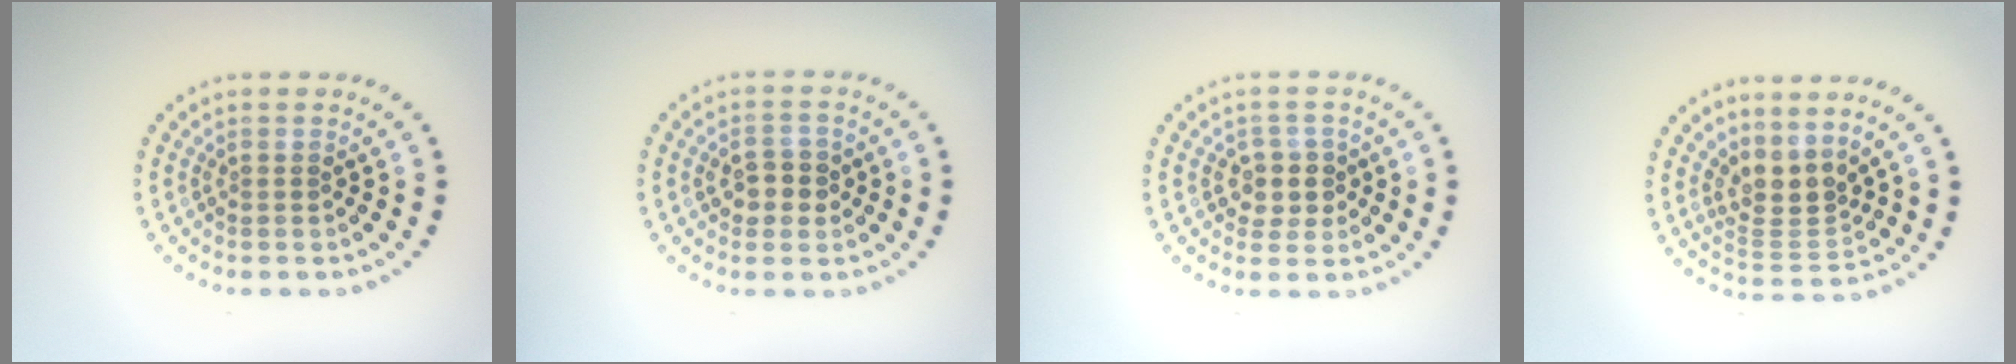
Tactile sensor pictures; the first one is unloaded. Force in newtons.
{"total": 2.6, "press": 2.5, "slide": 0.3}
{"total": 2.3, "press": 2.1, "slide": 0.9}
{"total": 3.2, "press": 2.3, "slide": 2.1}